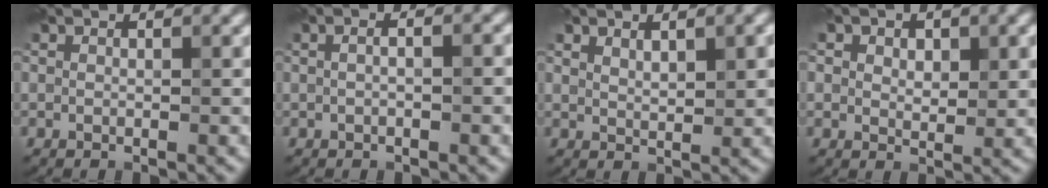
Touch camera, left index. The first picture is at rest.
{"total": 3.5, "force": [0.8, 1.8, 2.9], "torque": [-0.014, 0.019, -0.017]}
{"total": 2.7, "force": [1.4, 0.8, 2.2], "torque": [-0.036, -0.001, 0.026]}
{"total": 3.3, "force": [1.4, 2.1, 2.1], "torque": [-0.026, -0.002, 0.017]}